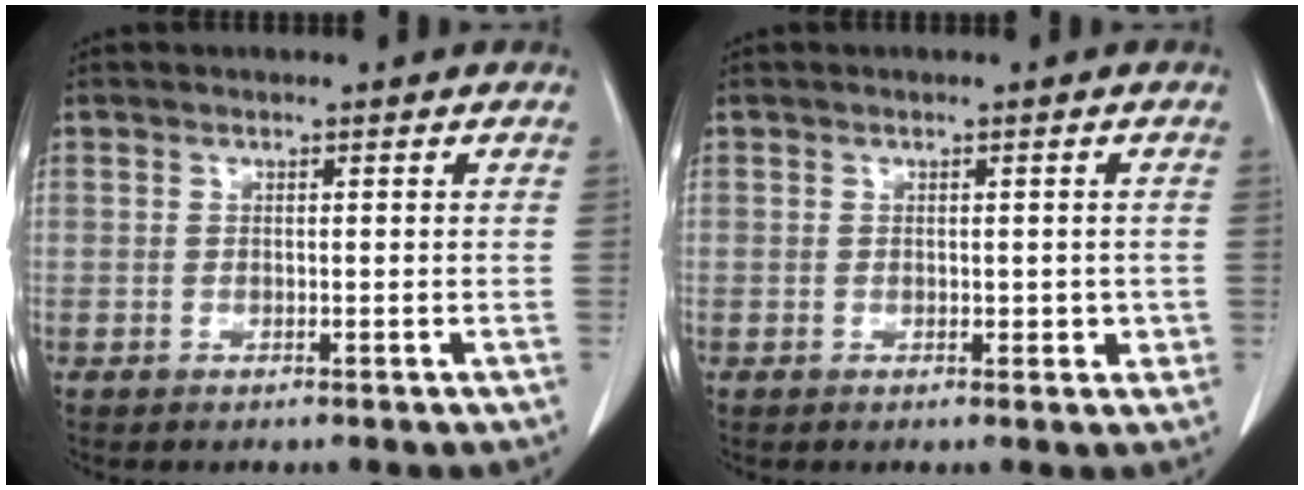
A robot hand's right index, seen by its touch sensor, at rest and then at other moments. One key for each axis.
{"total": 2.0, "fx": -0.2, "fy": 1.4, "fz": 1.5, "tx": -0.011, "ty": 0.004, "tz": 0.002}